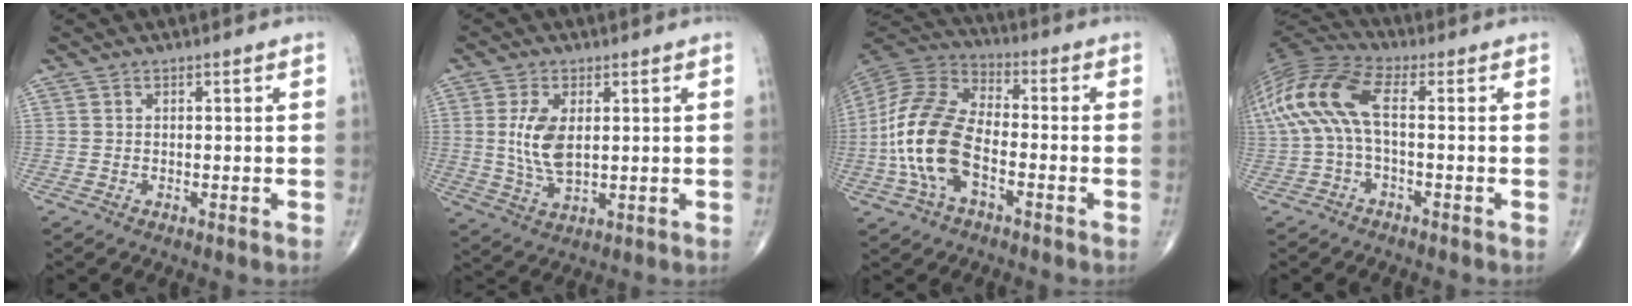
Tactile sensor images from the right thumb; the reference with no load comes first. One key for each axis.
{"total": 7.8, "fx": 1.2, "fy": 3.9, "fz": 6.6, "tx": -0.135, "ty": -0.012, "tz": 0.029}
{"total": 16.5, "fx": -4.0, "fy": 8.8, "fz": 13.4, "tx": -0.283, "ty": 0.029, "tz": -0.081}
{"total": 13.6, "fx": 0.2, "fy": 5.5, "fz": 12.4, "tx": -0.286, "ty": 0.038, "tz": -0.001}